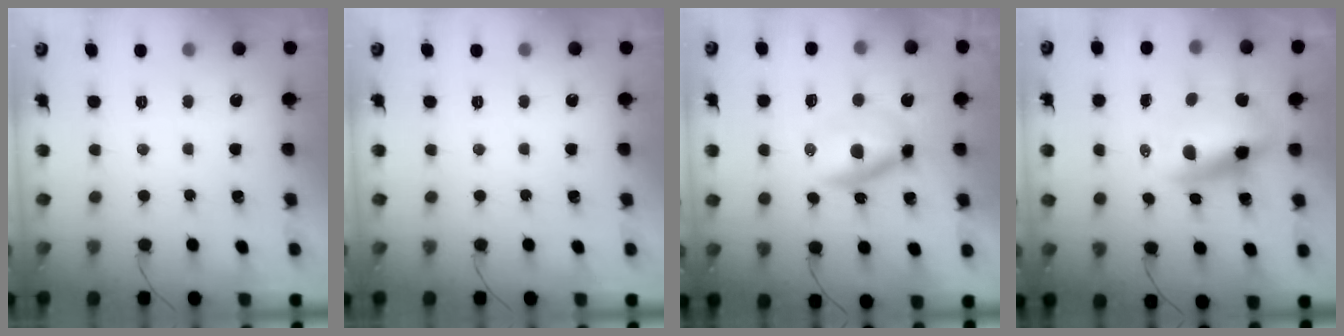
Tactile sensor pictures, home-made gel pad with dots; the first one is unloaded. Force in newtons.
{"total": 0.0}
{"total": 6.4, "press": 6.2, "slide": 1.5}
{"total": 10.5, "press": 10.1, "slide": 2.7}